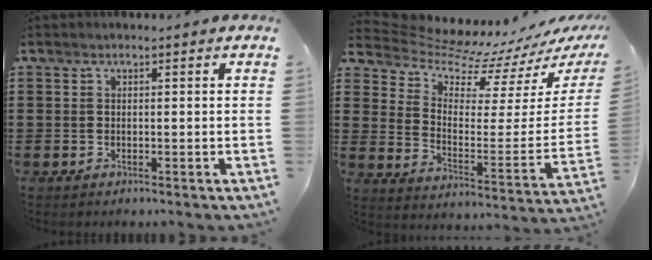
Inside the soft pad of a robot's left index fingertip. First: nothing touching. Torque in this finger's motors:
{"motor_torque": [-1.10, -1.04, -0.45, -0.15]}